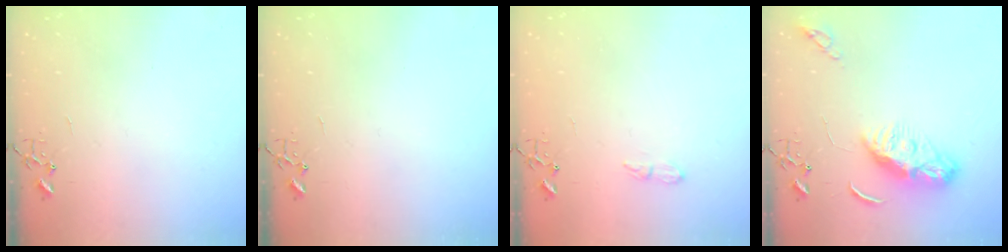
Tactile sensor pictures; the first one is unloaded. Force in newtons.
{"total": 0.0}
{"total": 5.8, "press": 5.7, "slide": 0.7}
{"total": 9.5, "press": 9.5, "slide": 0.5}